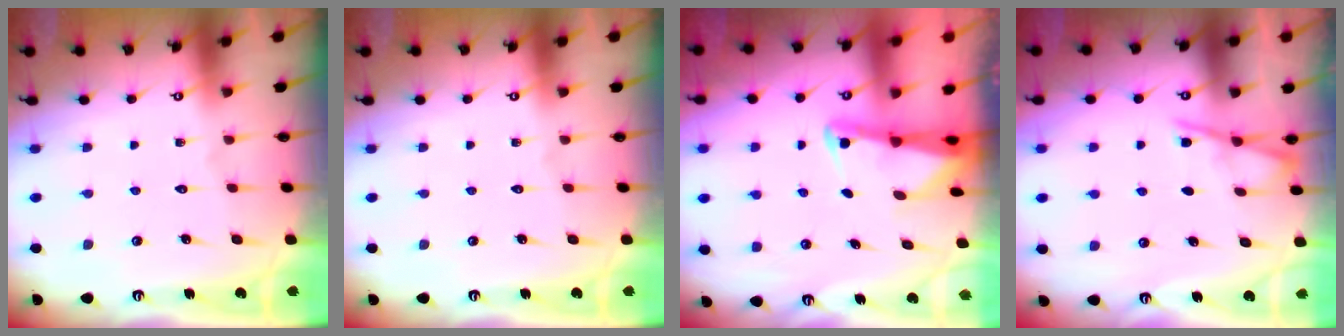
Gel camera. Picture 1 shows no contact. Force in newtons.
{"total": 0.0}
{"total": 2.2, "press": 2.2, "slide": 0.3}
{"total": 5.2, "press": 5.2, "slide": 0.6}